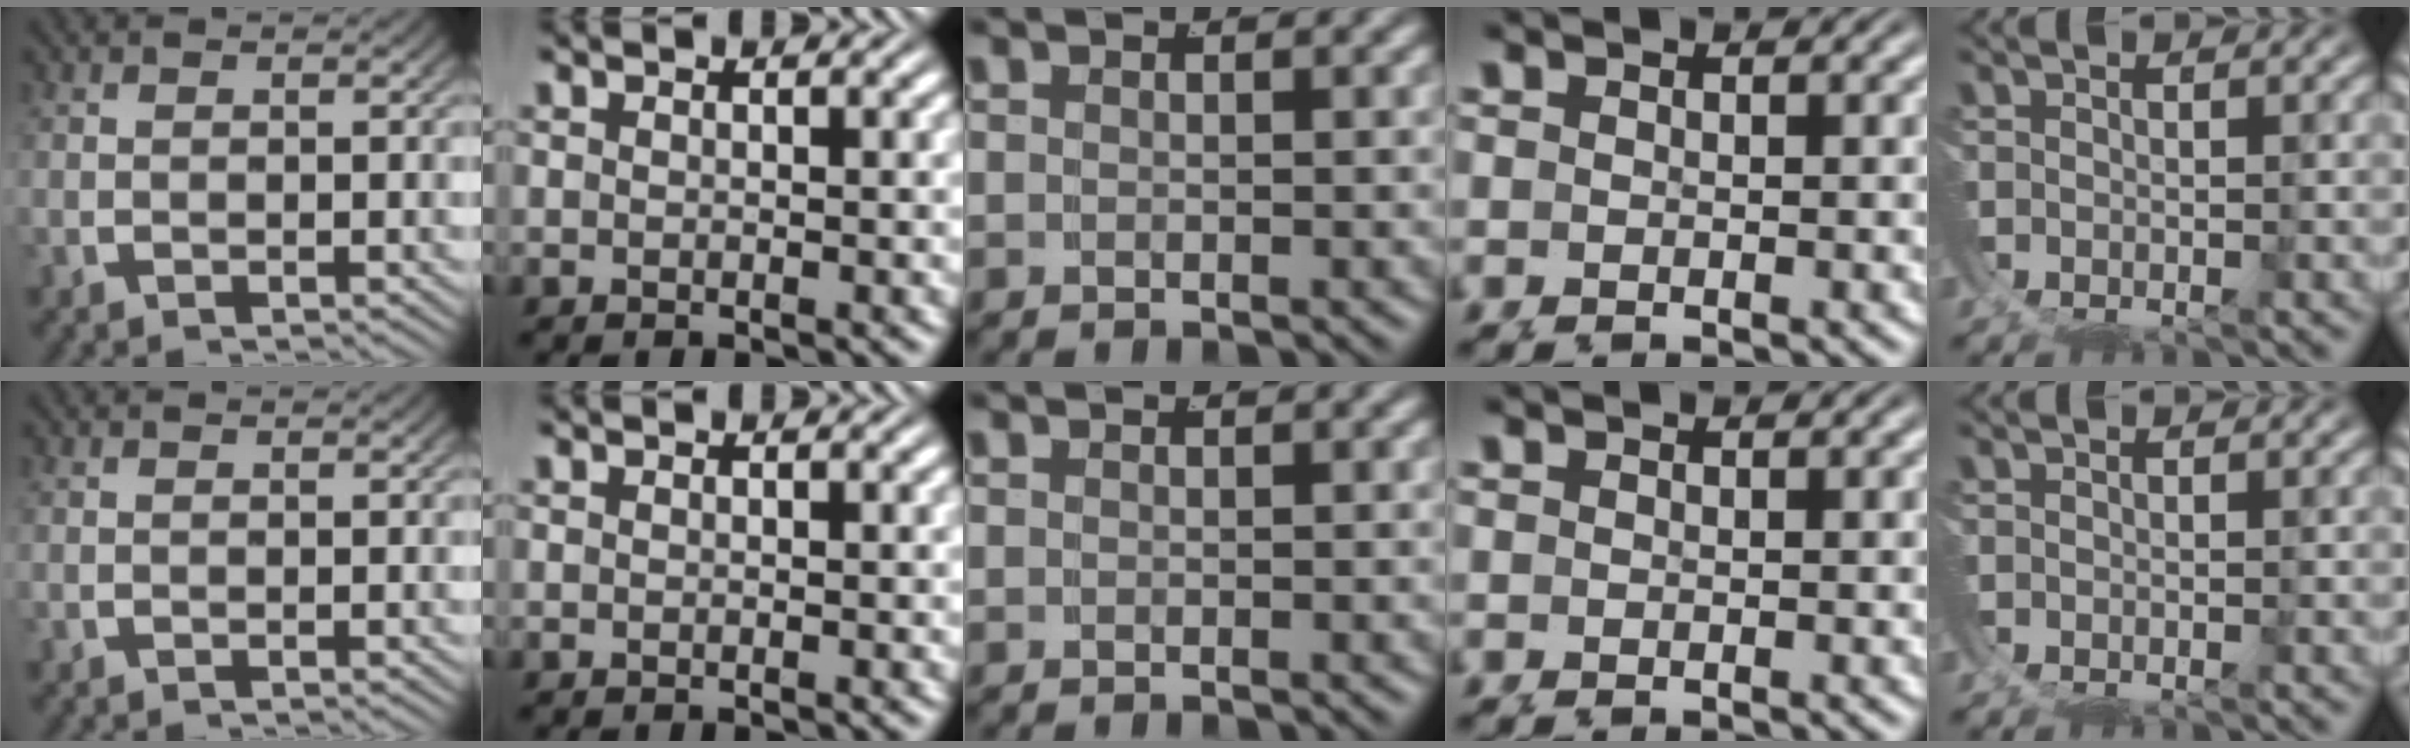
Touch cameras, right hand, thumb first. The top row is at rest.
{}